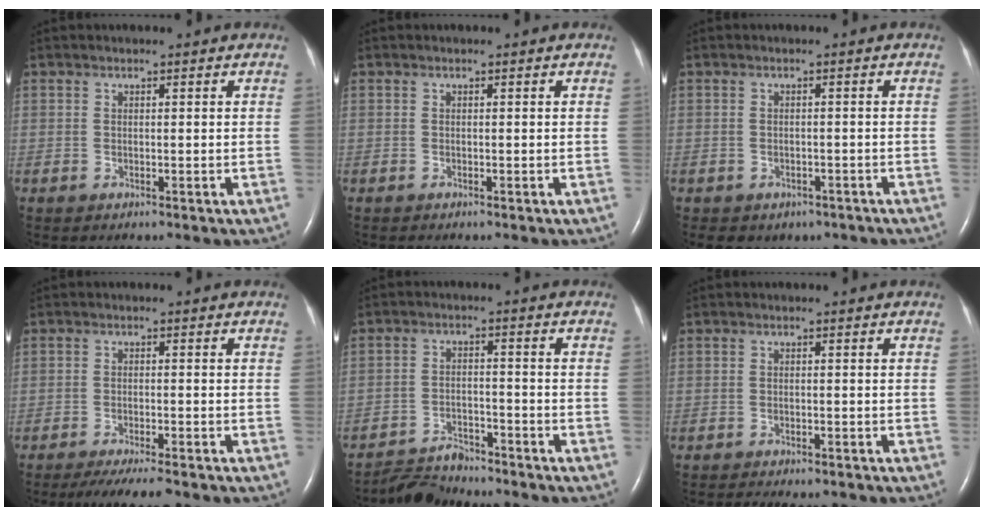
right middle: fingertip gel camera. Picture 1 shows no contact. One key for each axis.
{"total": 0.0}
{"total": 6.0, "fx": -4.4, "fy": 3.8, "fz": 1.6, "tx": -0.019, "ty": 0.013, "tz": -0.047}
{"total": 7.1, "fx": -6.0, "fy": 0.7, "fz": 3.9, "tx": -0.054, "ty": -0.014, "tz": -0.092}
{"total": 5.2, "fx": -5.1, "fy": 0.8, "fz": -0.3, "tx": 0.000, "ty": -0.007, "tz": -0.088}
{"total": 6.6, "fx": -5.8, "fy": 1.8, "fz": 2.7, "tx": -0.036, "ty": -0.004, "tz": -0.073}